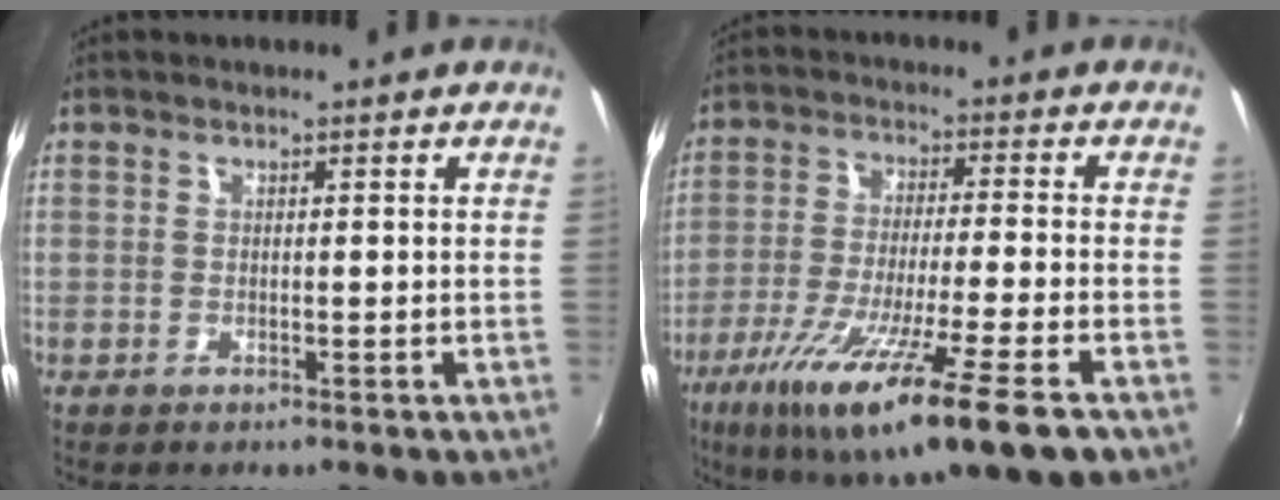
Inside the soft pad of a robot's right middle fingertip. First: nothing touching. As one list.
[{"total": 19.0, "force": [-10.7, 1.0, 15.7], "torque": [-0.294, -0.067, -0.183]}]